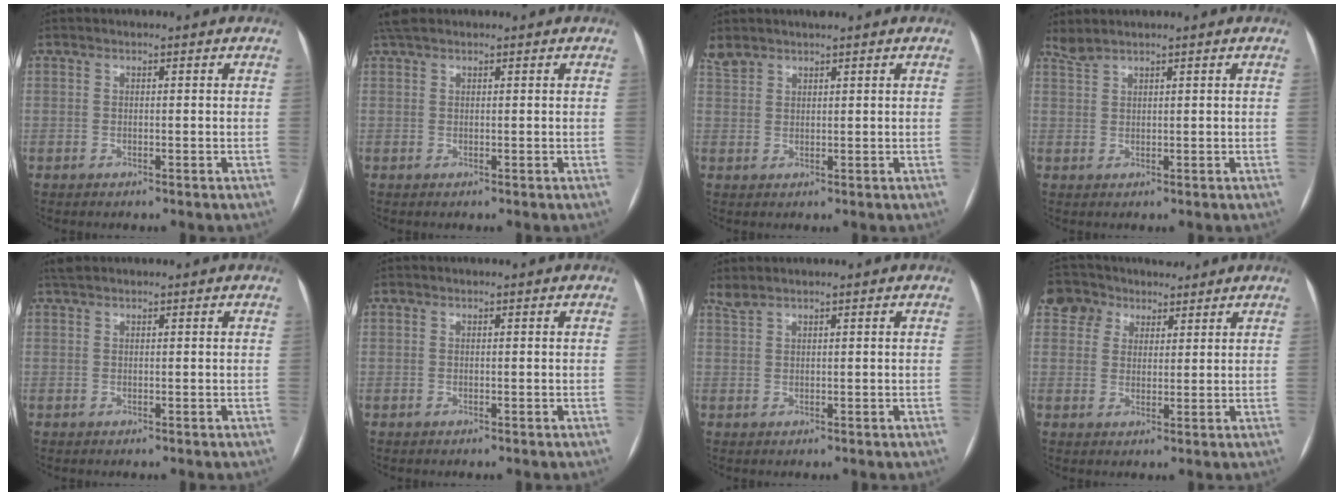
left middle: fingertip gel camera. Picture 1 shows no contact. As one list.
[{"total": 2.6, "force": [2.2, 0.8, 1.2], "torque": [-0.030, 0.028, 0.044]}, {"total": 3.3, "force": [3.0, 0.9, 1.0], "torque": [-0.027, 0.017, 0.061]}, {"total": 1.7, "force": [1.6, -0.2, 0.3], "torque": [-0.011, 0.012, 0.041]}, {"total": 1.1, "force": [1.0, 0.2, 0.4], "torque": [-0.015, 0.016, 0.024]}, {"total": 0.0}, {"total": 1.2, "force": [1.2, -0.1, 0.4], "torque": [-0.012, 0.012, 0.032]}, {"total": 6.6, "force": [4.3, 5.0, 0.7], "torque": [-0.021, 0.032, 0.082]}]